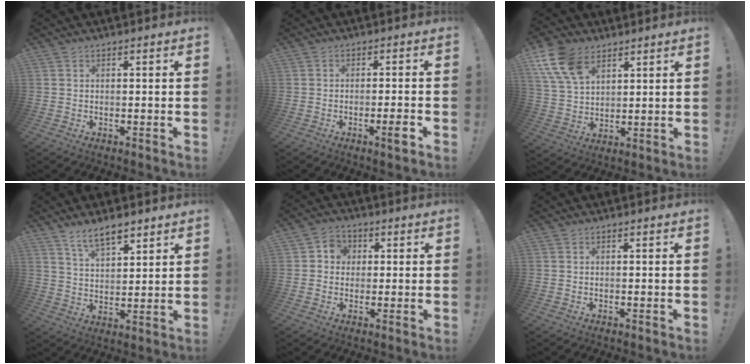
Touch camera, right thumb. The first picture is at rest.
{"total": 4.2, "force": [-2.0, 0.0, 3.7], "torque": [-0.052, 0.001, -0.032]}
{"total": 13.2, "force": [7.4, 8.4, 7.0], "torque": [-0.128, -0.031, 0.144]}
{"total": 8.8, "force": [6.4, 3.5, 4.8], "torque": [-0.079, -0.032, 0.119]}
{"total": 4.9, "force": [0.3, 4.7, 1.5], "torque": [-0.022, 0.009, 0.006]}
{"total": 0.0}